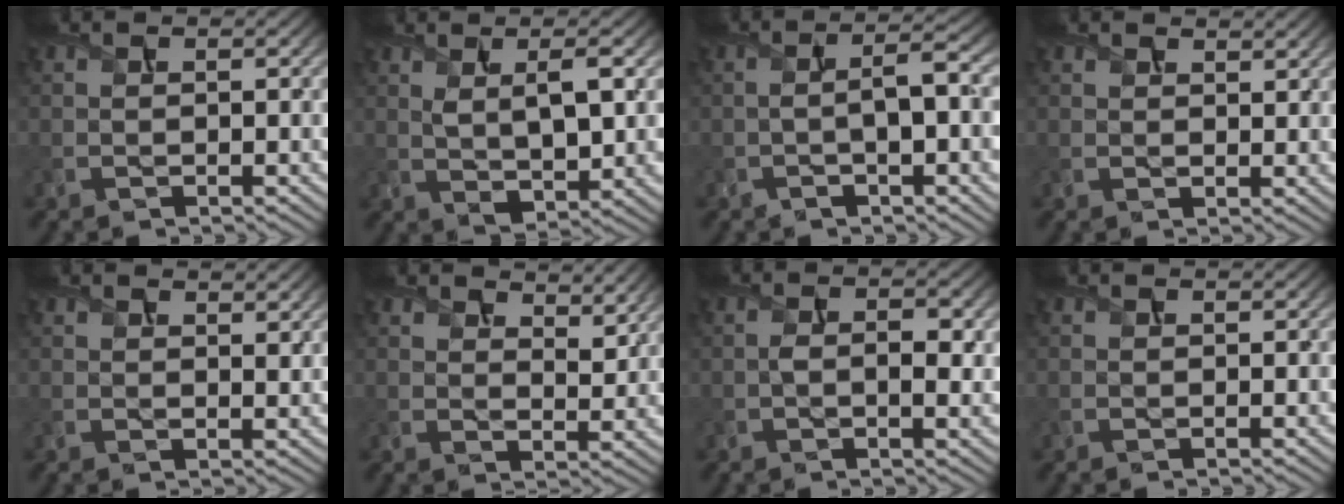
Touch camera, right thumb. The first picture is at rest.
{"total": 6.4, "force": [1.9, 2.3, 5.6], "torque": [-0.110, -0.001, 0.037]}
{"total": 5.9, "force": [-0.9, 2.0, 5.5], "torque": [-0.095, 0.004, -0.015]}
{"total": 1.7, "force": [1.4, 0.8, 0.7], "torque": [-0.015, 0.001, 0.032]}
{"total": 1.9, "force": [1.4, 0.7, 0.9], "torque": [-0.018, -0.001, 0.032]}
{"total": 6.1, "force": [4.8, 2.4, 2.9], "torque": [-0.049, -0.006, 0.076]}
{"total": 3.7, "force": [-0.1, 1.8, 3.2], "torque": [-0.060, -0.002, 0.000]}
{"total": 0.0}